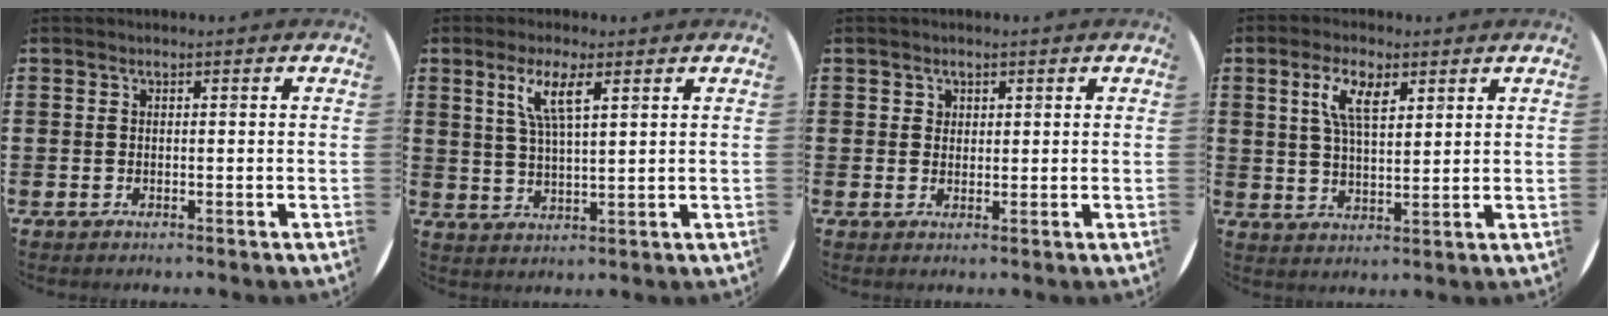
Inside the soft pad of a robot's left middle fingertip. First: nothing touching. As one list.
[{"total": 5.6, "force": [3.2, 1.2, 4.4], "torque": [-0.088, 0.006, 0.052]}, {"total": 1.3, "force": [0.8, 0.9, 0.0], "torque": [0.014, -0.004, 0.014]}, {"total": 6.4, "force": [3.7, 2.5, 4.7], "torque": [-0.094, 0.004, 0.063]}]